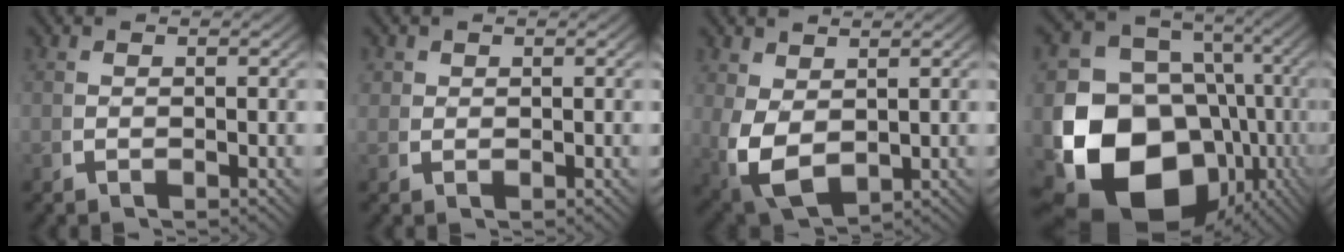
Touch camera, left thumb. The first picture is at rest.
{"total": 1.5, "force": [0.9, 1.2, 0.4], "torque": [-0.011, -0.008, 0.020]}
{"total": 6.5, "force": [-0.5, 4.5, 4.6], "torque": [-0.123, -0.042, 0.022]}
{"total": 23.5, "force": [-5.6, 17.5, 14.6], "torque": [-0.294, -0.093, -0.059]}